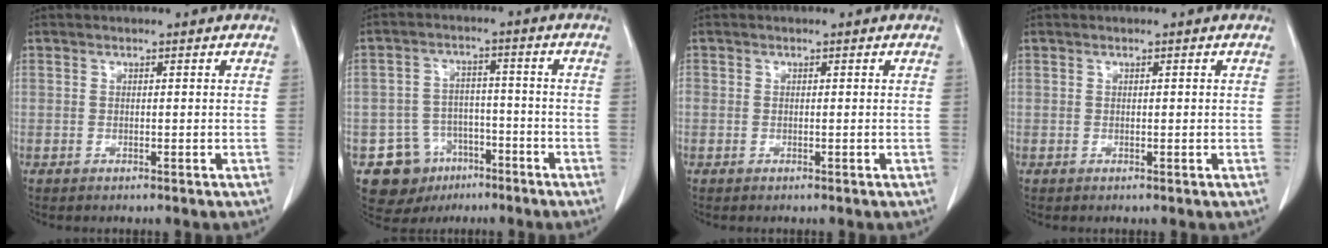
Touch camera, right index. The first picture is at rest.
{"total": 8.9, "force": [-4.7, 7.4, 1.5], "torque": [-0.026, 0.020, -0.062]}
{"total": 0.0}
{"total": 0.0}